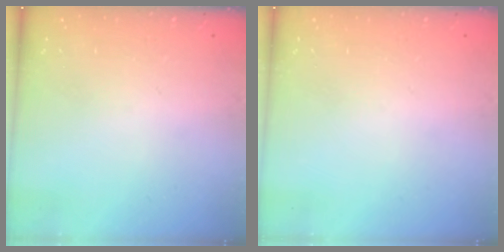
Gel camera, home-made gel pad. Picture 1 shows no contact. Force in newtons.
{"total": 0.0}